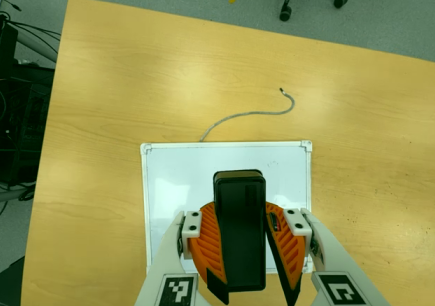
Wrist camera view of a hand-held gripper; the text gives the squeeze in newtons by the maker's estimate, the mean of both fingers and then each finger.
{"total": 10.7, "left": 11.2, "right": 10.2}